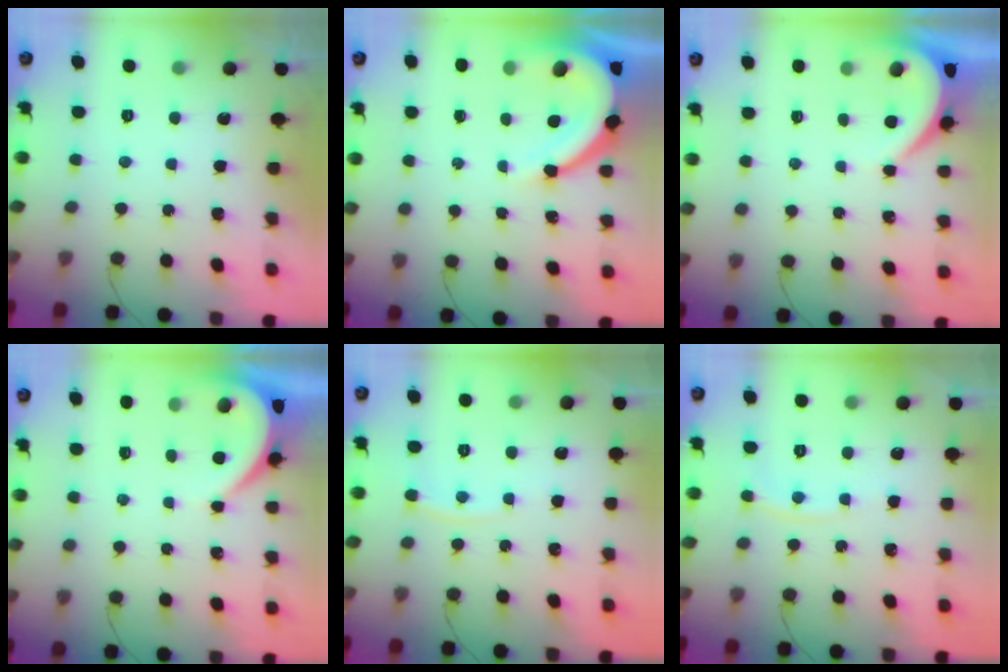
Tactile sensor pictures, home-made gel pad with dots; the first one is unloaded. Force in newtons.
{"total": 10.2, "press": 10.1, "slide": 1.1}
{"total": 3.9, "press": 3.9, "slide": 0.6}
{"total": 3.9, "press": 3.9, "slide": 0.5}
{"total": 3.9, "press": 3.9, "slide": 0.3}
{"total": 4.7, "press": 4.7, "slide": 0.8}